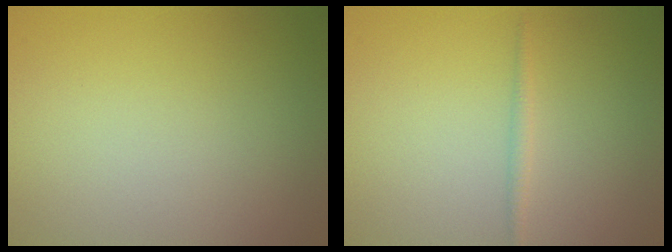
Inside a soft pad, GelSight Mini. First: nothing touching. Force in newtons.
{"total": 0.9, "press": 0.9, "slide": 0.0}